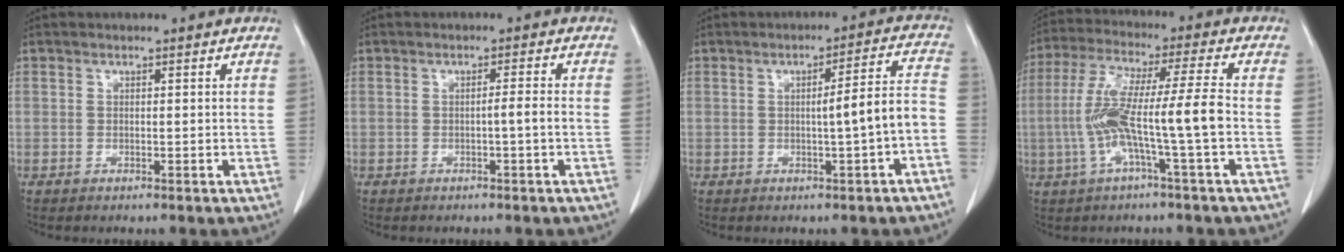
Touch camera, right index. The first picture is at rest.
{"total": 1.7, "force": [-0.6, -0.4, 1.6], "torque": [-0.023, 0.001, -0.010]}
{"total": 6.5, "force": [-1.6, -0.1, 6.3], "torque": [-0.084, 0.020, -0.020]}
{"total": 11.4, "force": [-2.4, -0.7, 11.1], "torque": [-0.225, 0.017, -0.049]}